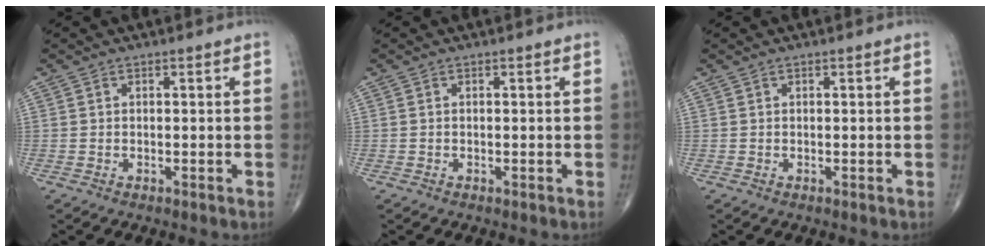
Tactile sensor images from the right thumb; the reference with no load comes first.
{"total": 0.0}
{"total": 0.0}